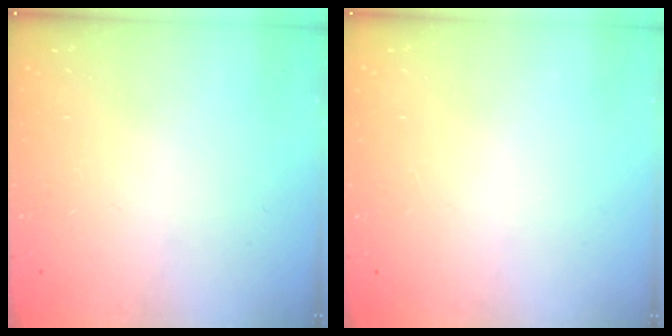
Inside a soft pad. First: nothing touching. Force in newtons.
{"total": 0.0}